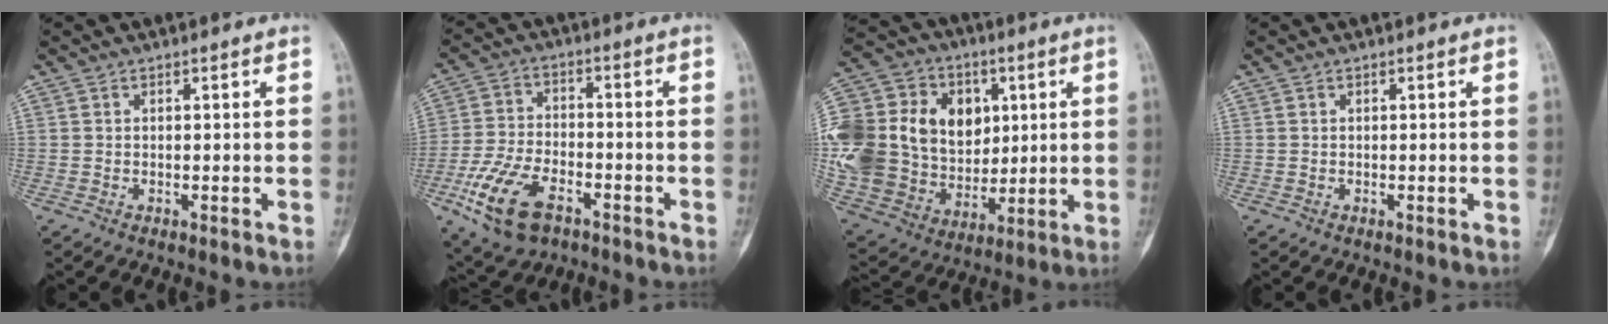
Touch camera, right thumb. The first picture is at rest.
{"total": 13.4, "force": [-6.6, 7.4, 9.1], "torque": [-0.176, 0.014, -0.120]}
{"total": 34.1, "force": [5.6, 26.8, 20.3], "torque": [-0.448, 0.053, 0.120]}
{"total": 0.0}